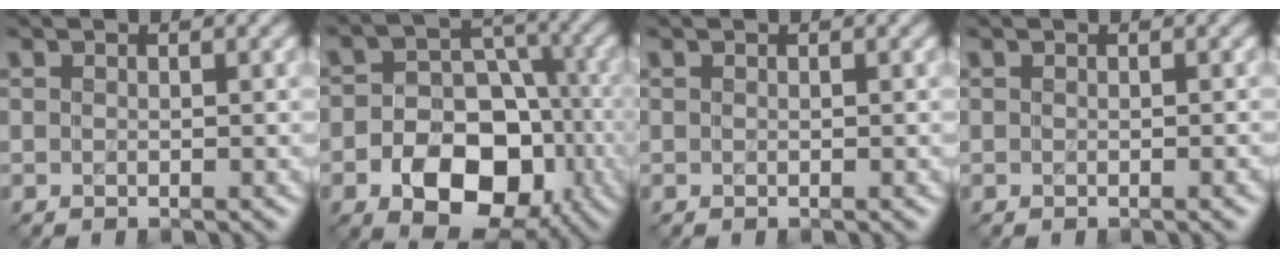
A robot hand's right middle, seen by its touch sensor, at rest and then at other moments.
{"total": 10.9, "force": [-4.0, 7.3, 7.0], "torque": [-0.104, -0.016, -0.066]}
{"total": 0.0}
{"total": 0.8, "force": [-0.3, 0.1, 0.8], "torque": [-0.008, 0.000, -0.004]}